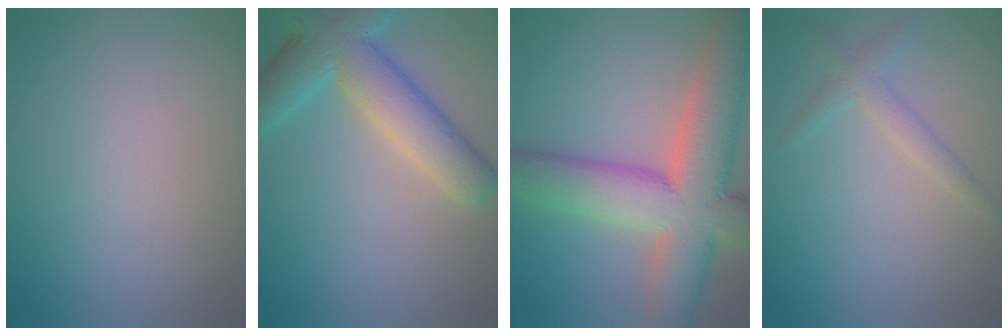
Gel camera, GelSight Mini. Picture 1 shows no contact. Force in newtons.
{"total": 7.3, "press": 7.3, "slide": 0.3}
{"total": 11.6, "press": 11.6, "slide": 1.0}
{"total": 1.8, "press": 1.8, "slide": 0.0}